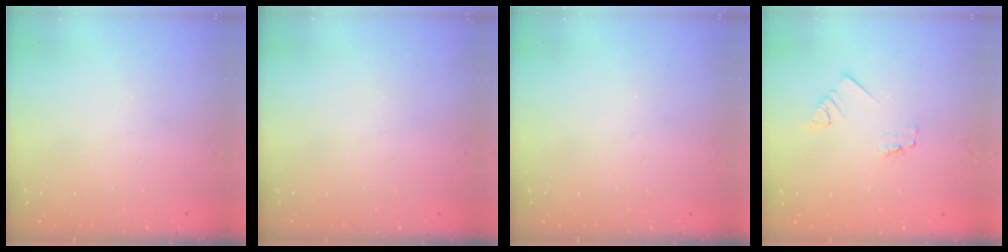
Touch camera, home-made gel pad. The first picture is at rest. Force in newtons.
{"total": 0.0}
{"total": 0.0}
{"total": 1.6, "press": 1.6, "slide": 0.1}